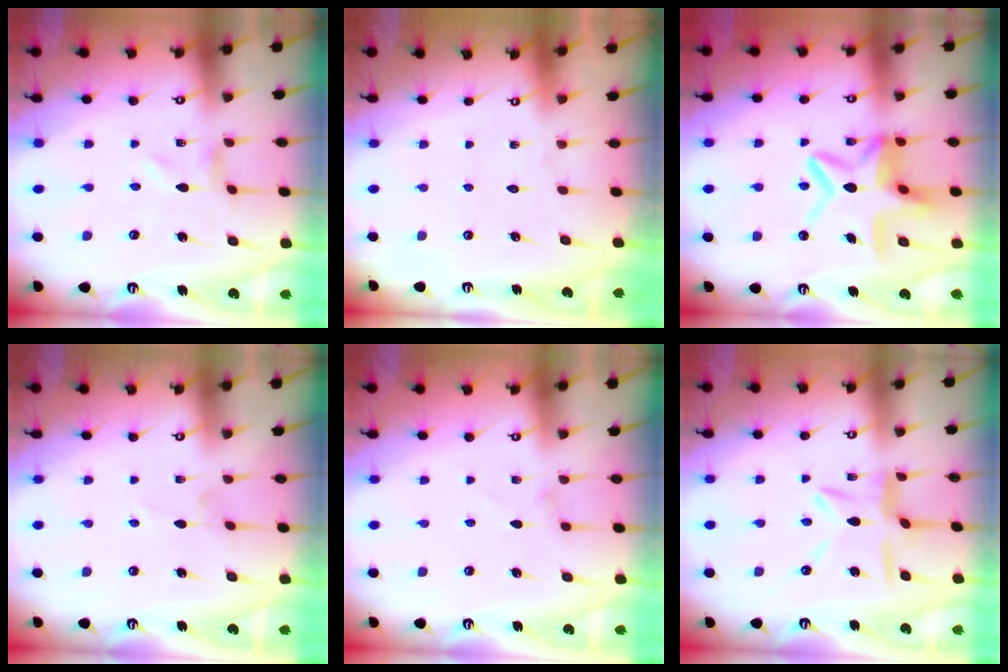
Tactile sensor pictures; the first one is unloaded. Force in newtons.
{"total": 1.6, "press": 1.6, "slide": 0.1}
{"total": 12.0, "press": 12.0, "slide": 1.4}
{"total": 0.9, "press": 0.9, "slide": 0.2}
{"total": 0.0}
{"total": 9.0, "press": 8.9, "slide": 0.7}